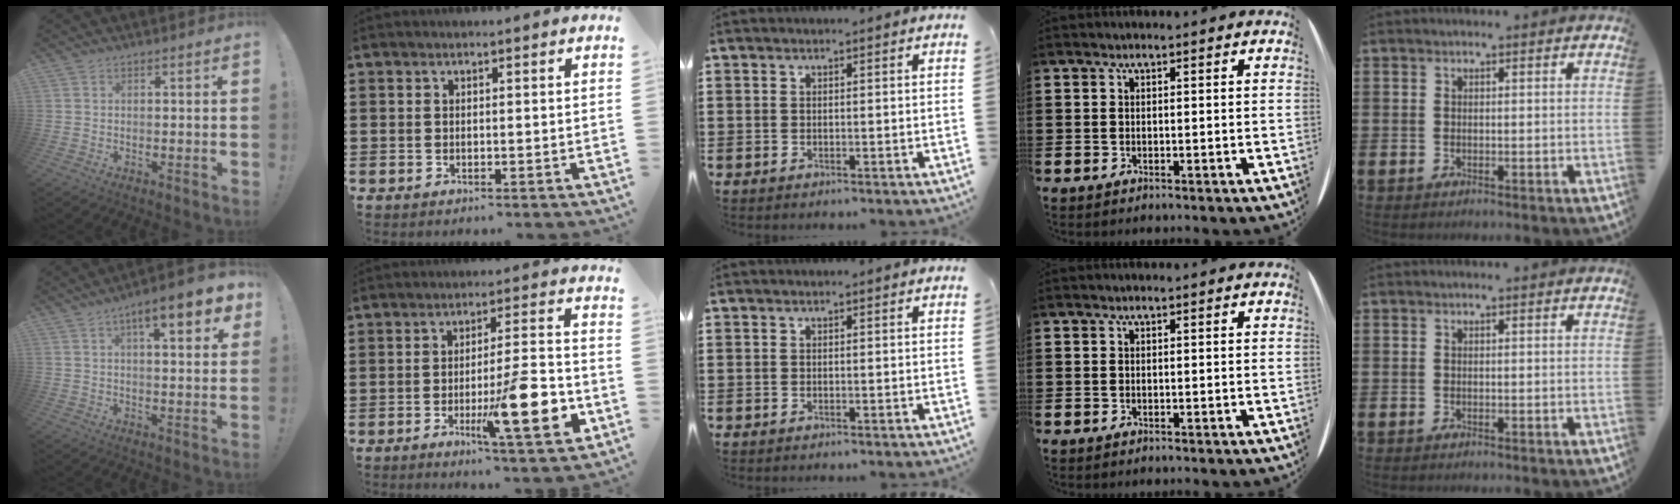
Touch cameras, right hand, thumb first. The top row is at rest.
{"thumb": {"total": 10.4, "force": [4.6, 2.7, 9.0], "torque": [-0.114, -0.019, 0.069]}, "index": {"total": 14.2, "force": [-4.6, 2.4, 13.2], "torque": [-0.204, -0.002, -0.071]}}